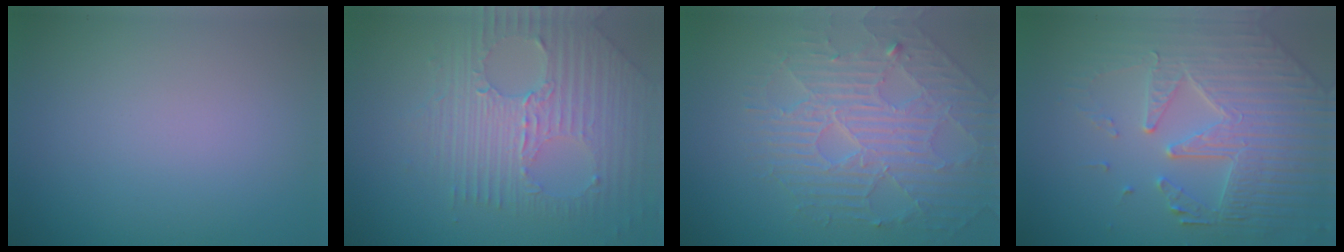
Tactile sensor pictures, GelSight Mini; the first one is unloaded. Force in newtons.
{"total": 7.1, "press": 4.8, "slide": 5.2}
{"total": 4.2, "press": 4.2, "slide": 0.3}
{"total": 5.9, "press": 5.2, "slide": 2.8}